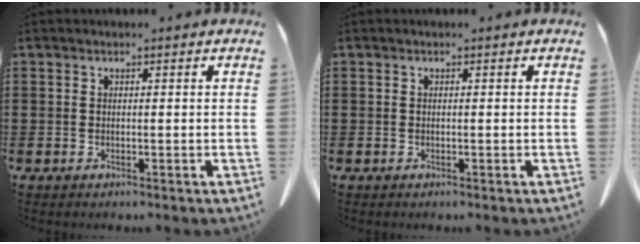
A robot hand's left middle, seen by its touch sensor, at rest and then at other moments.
{"total": 0.0}